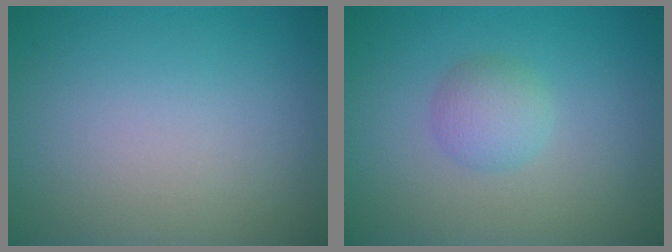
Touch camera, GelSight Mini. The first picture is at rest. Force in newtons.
{"total": 2.1, "press": 2.1, "slide": 0.1}